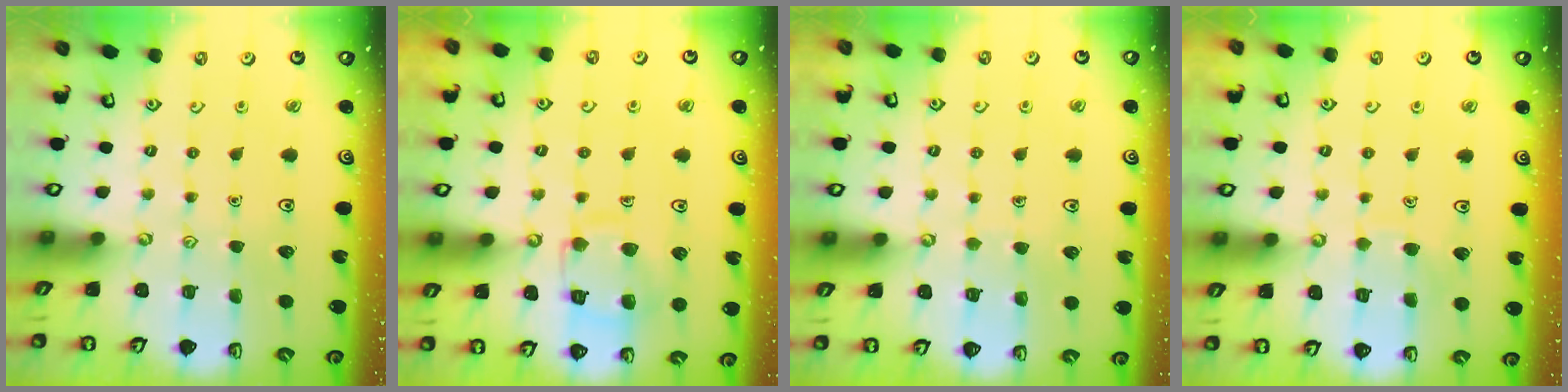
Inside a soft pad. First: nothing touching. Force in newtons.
{"total": 11.8, "press": 11.7, "slide": 1.1}
{"total": 3.8, "press": 3.7, "slide": 0.3}
{"total": 4.5, "press": 4.5, "slide": 0.6}